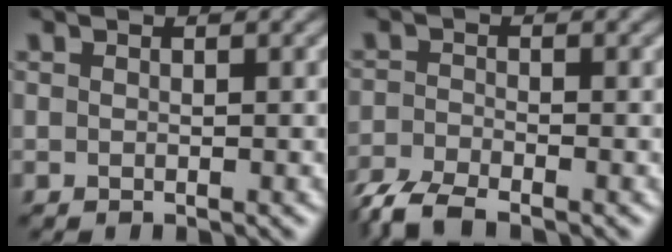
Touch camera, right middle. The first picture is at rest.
{"total": 4.3, "force": [-3.6, 1.0, 2.1], "torque": [-0.040, -0.012, -0.081]}